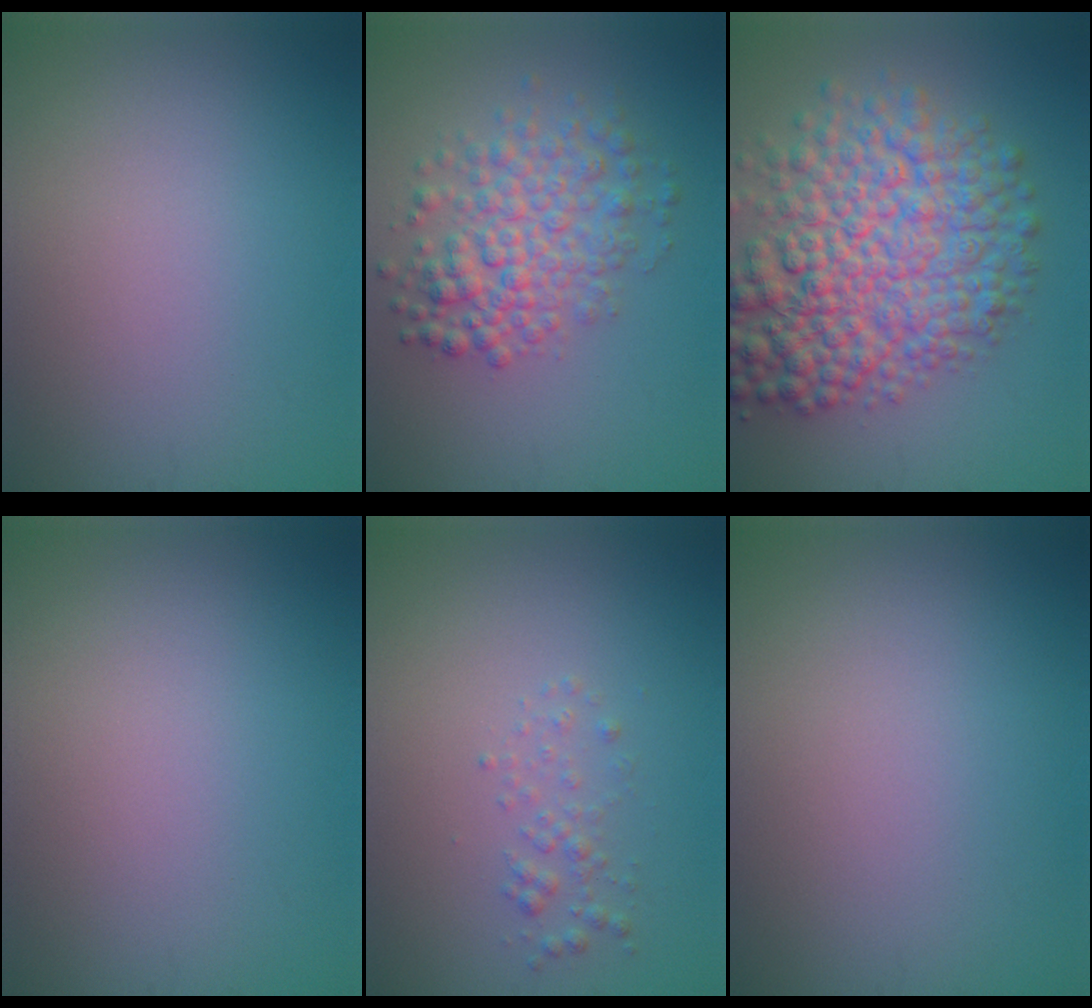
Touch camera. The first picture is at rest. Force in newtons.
{"total": 5.1, "press": 5.1, "slide": 0.2}
{"total": 10.4, "press": 10.4, "slide": 0.3}
{"total": 0.0}
{"total": 1.3, "press": 1.3, "slide": 0.0}
{"total": 0.0}